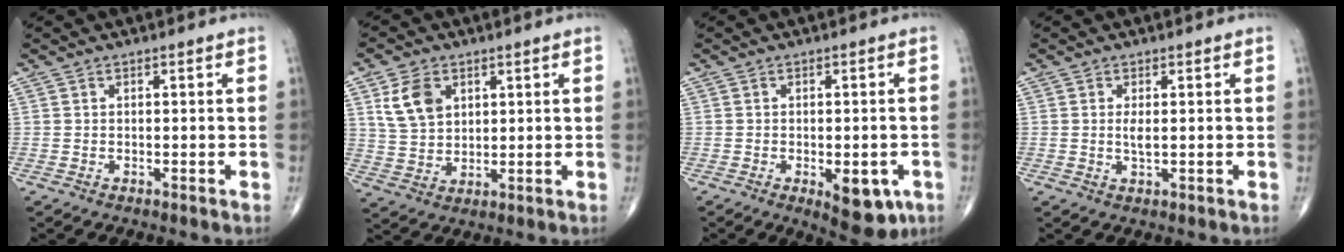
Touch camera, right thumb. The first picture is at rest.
{"total": 7.9, "force": [3.2, 5.5, 4.8], "torque": [-0.074, -0.012, 0.068]}
{"total": 8.3, "force": [-3.0, 3.8, 6.8], "torque": [-0.069, -0.003, -0.030]}
{"total": 2.0, "force": [0.2, 0.6, 1.9], "torque": [-0.040, -0.004, 0.007]}